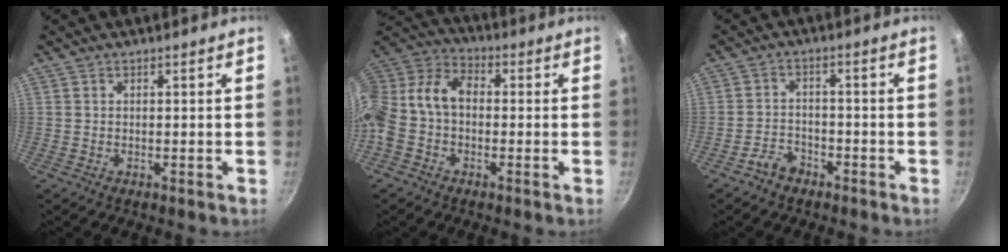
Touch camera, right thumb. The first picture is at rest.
{"total": 16.2, "force": [-1.1, 11.3, 11.5], "torque": [-0.250, 0.039, -0.025]}
{"total": 3.8, "force": [-2.8, 2.3, 1.2], "torque": [-0.013, 0.025, -0.051]}